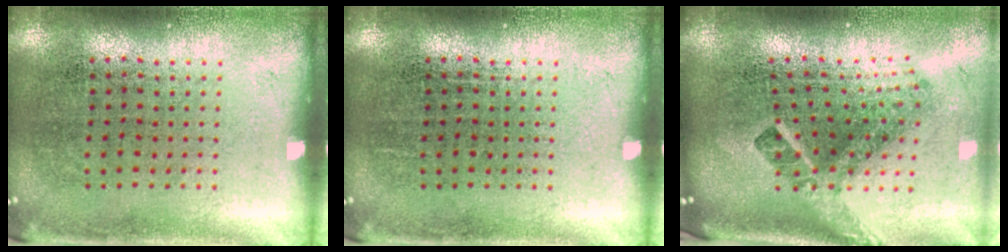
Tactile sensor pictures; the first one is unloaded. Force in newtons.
{"total": 0.0}
{"total": 2.8, "press": 1.7, "slide": 2.2}